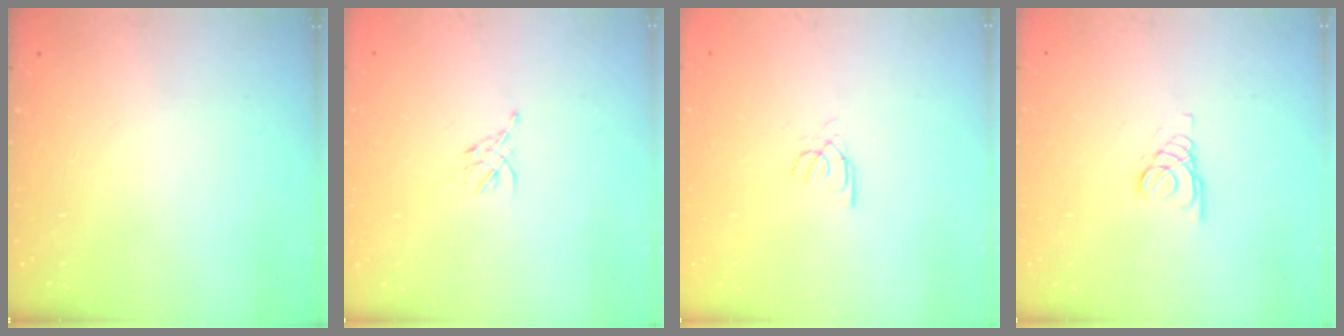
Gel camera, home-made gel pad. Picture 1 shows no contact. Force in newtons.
{"total": 1.9, "press": 1.8, "slide": 0.5}
{"total": 3.6, "press": 3.5, "slide": 0.4}
{"total": 1.5, "press": 1.5, "slide": 0.1}